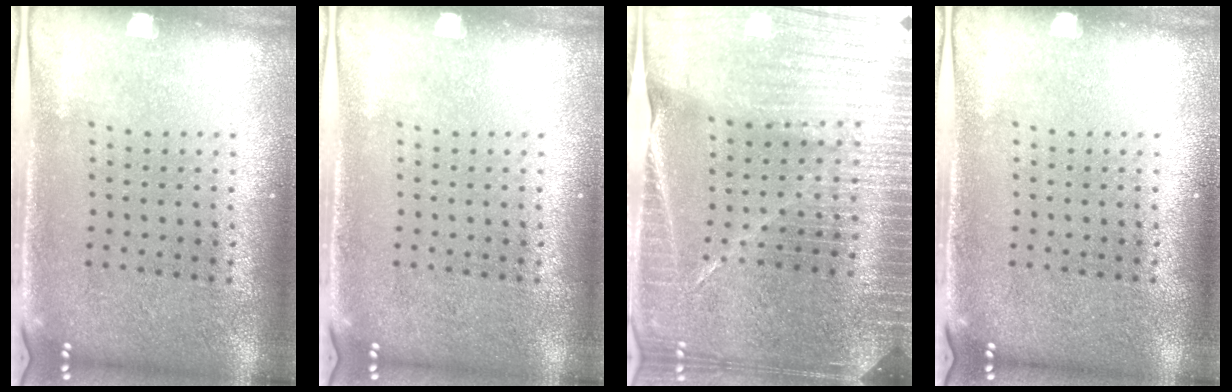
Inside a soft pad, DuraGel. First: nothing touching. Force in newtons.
{"total": 0.0}
{"total": 4.7, "press": 4.4, "slide": 1.8}
{"total": 0.0}